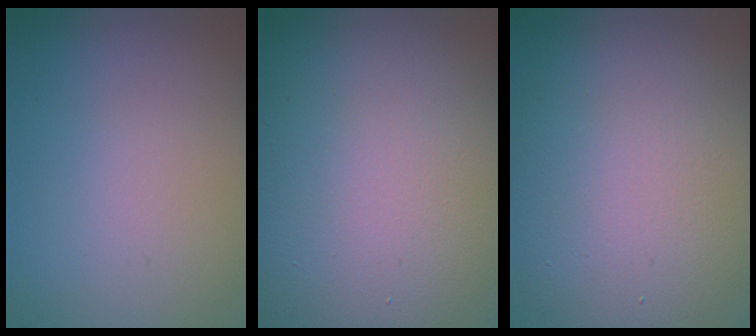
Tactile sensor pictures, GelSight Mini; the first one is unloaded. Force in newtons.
{"total": 19.8, "press": 19.8, "slide": 1.1}
{"total": 12.6, "press": 12.6, "slide": 0.7}